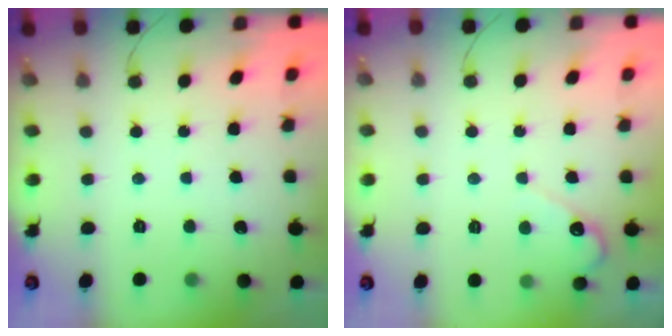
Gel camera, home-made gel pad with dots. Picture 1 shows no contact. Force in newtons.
{"total": 3.0, "press": 3.0, "slide": 0.2}